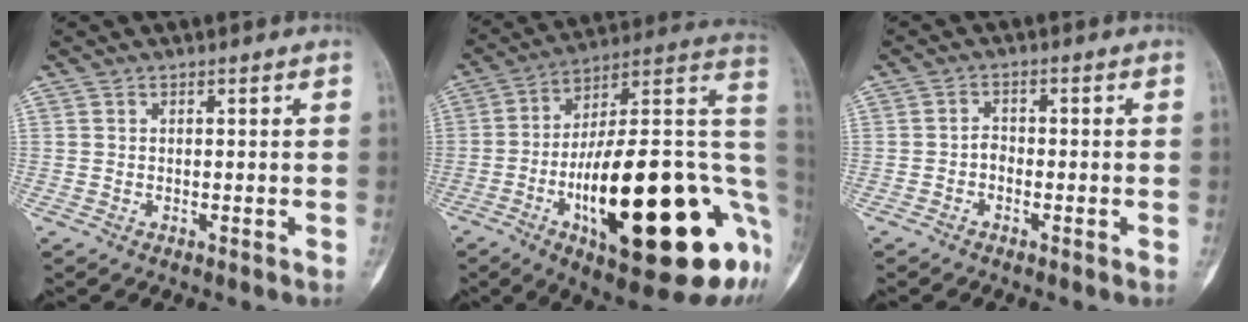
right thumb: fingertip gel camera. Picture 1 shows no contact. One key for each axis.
{"total": 34.2, "fx": -8.2, "fy": 11.0, "fz": 31.3, "tx": -0.397, "ty": 0.019, "tz": -0.120}
{"total": 1.7, "fx": -0.9, "fy": 1.2, "fz": 0.9, "tx": -0.007, "ty": 0.007, "tz": -0.022}